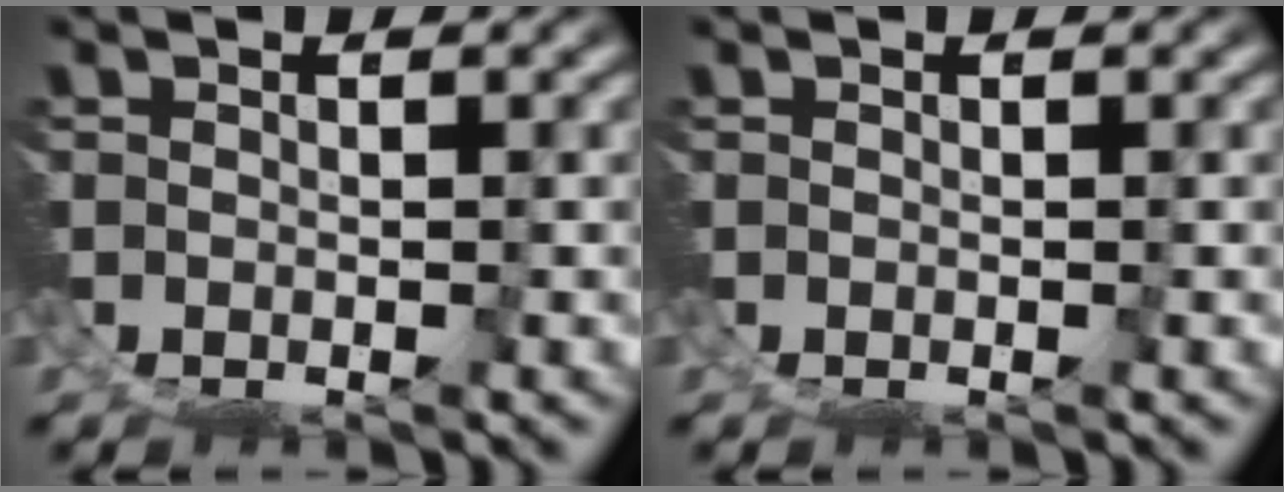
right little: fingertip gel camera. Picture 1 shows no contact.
{"total": 0.0}